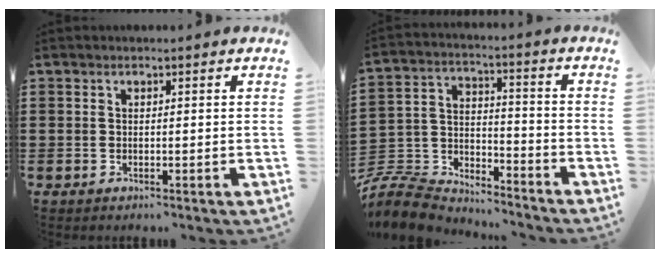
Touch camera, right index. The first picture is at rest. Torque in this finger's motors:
{"motor_torque": [-0.19, 0.26, -0.85, -0.21]}